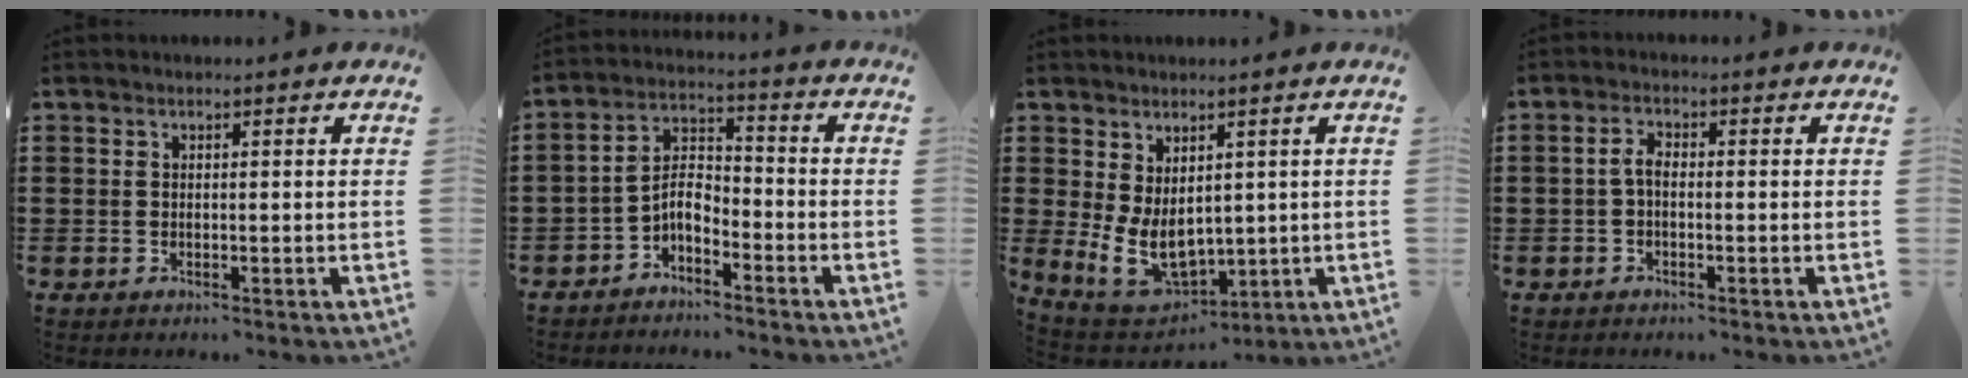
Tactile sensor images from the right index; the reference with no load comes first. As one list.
[{"total": 4.6, "force": [-3.1, 2.0, 2.7], "torque": [-0.068, 0.004, -0.067]}, {"total": 8.1, "force": [0.8, 5.5, 6.0], "torque": [-0.138, -0.011, 0.018]}, {"total": 2.2, "force": [-0.7, 0.9, 1.9], "torque": [-0.044, 0.001, -0.018]}]